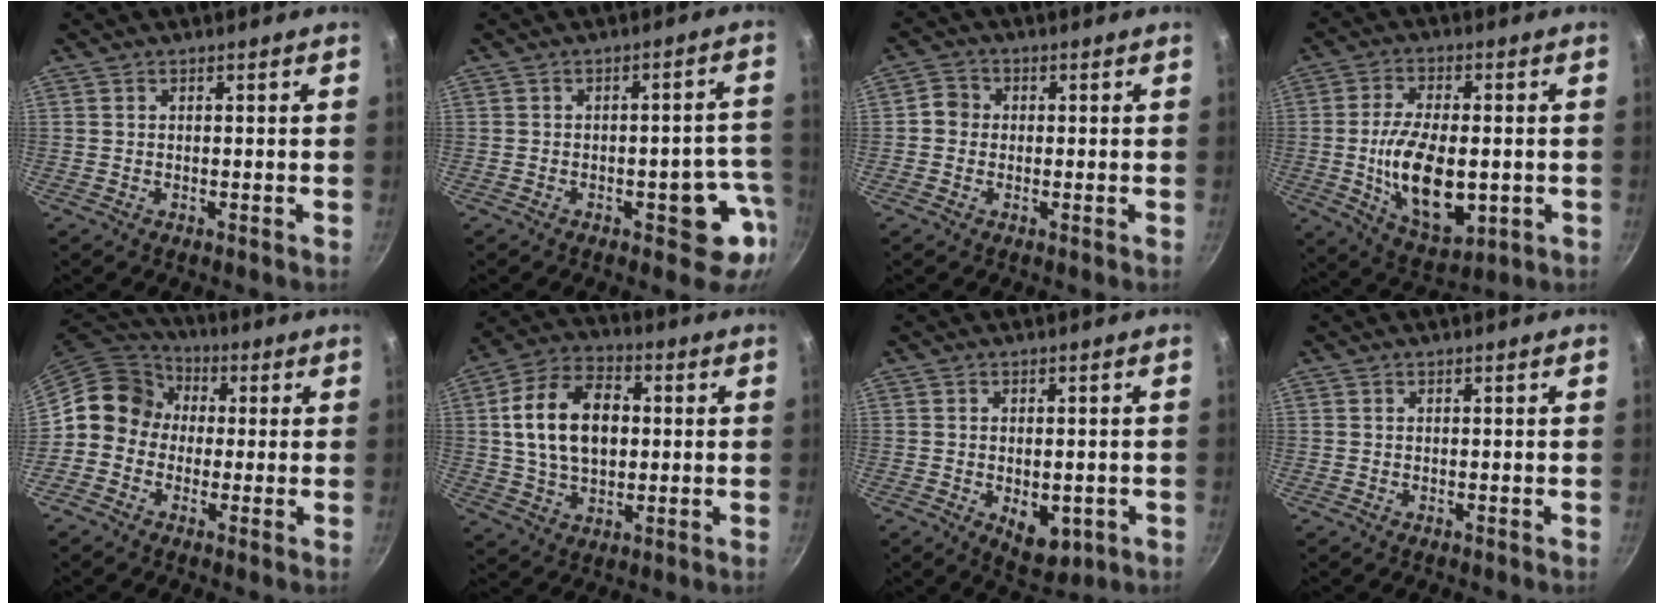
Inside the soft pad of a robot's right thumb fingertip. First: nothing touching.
{"total": 8.8, "force": [-3.3, 4.5, 6.8], "torque": [-0.015, 0.031, -0.039]}
{"total": 3.3, "force": [-0.3, 3.0, 1.2], "torque": [-0.006, 0.006, -0.016]}
{"total": 15.8, "force": [-1.8, 8.3, 13.4], "torque": [-0.224, -0.001, -0.020]}
{"total": 10.4, "force": [0.4, 9.4, 4.5], "torque": [-0.046, 0.026, -0.023]}
{"total": 16.2, "force": [1.9, 10.7, 12.0], "torque": [-0.185, 0.015, 0.024]}
{"total": 7.5, "force": [-2.0, 4.5, 5.7], "torque": [-0.058, -0.002, -0.015]}
{"total": 0.0}